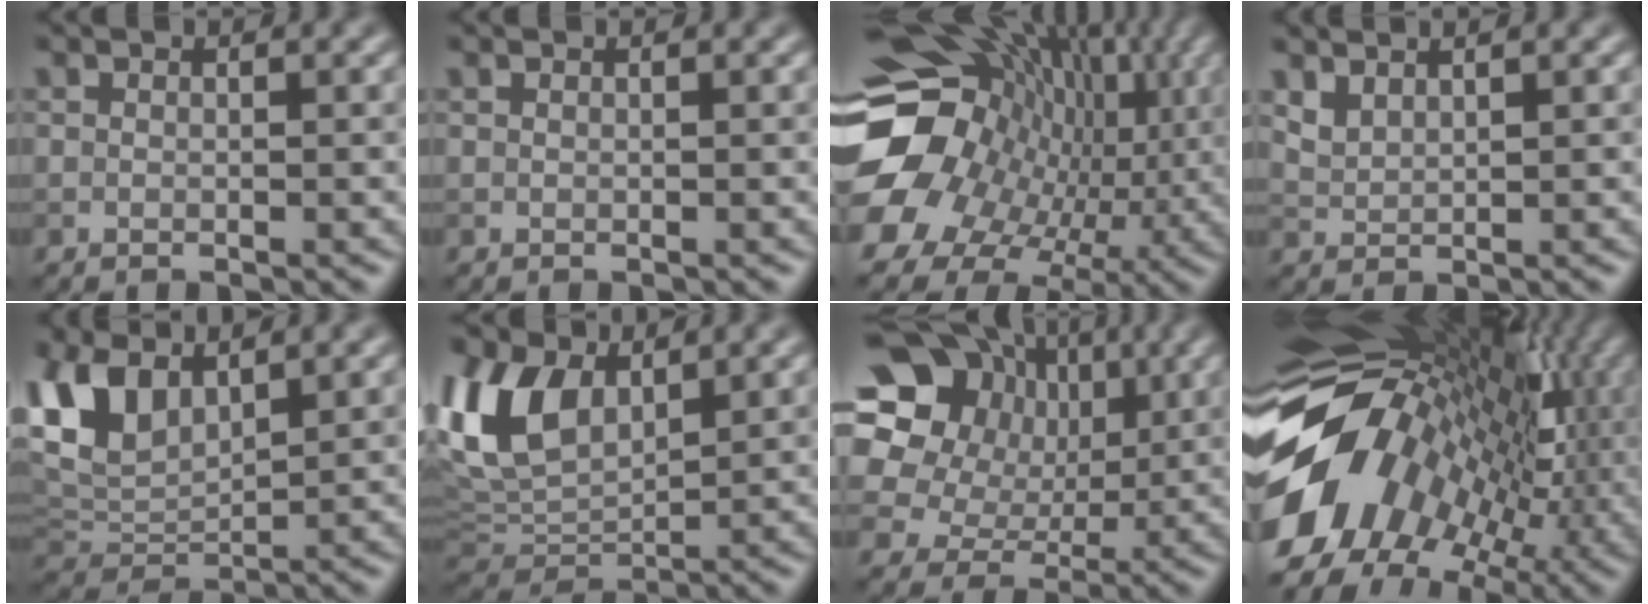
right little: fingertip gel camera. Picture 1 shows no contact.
{"total": 0.0}
{"total": 18.9, "force": [-0.3, 15.6, 10.8], "torque": [-0.199, -0.030, -0.002]}
{"total": 1.8, "force": [1.5, 0.7, 0.8], "torque": [-0.023, 0.002, 0.037]}
{"total": 6.6, "force": [3.1, 3.6, 4.6], "torque": [-0.112, 0.002, 0.060]}
{"total": 8.4, "force": [3.1, 5.1, 5.9], "torque": [-0.143, 0.001, 0.056]}
{"total": 18.3, "force": [5.7, 15.5, 7.9], "torque": [-0.191, 0.036, 0.090]}
{"total": 15.3, "force": [-1.5, 11.3, 10.2], "torque": [-0.198, -0.002, -0.025]}